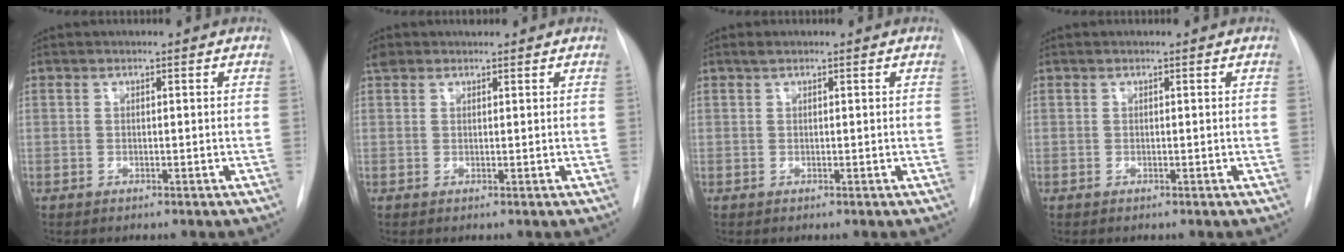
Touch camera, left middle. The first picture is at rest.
{"total": 2.2, "force": [1.8, 1.1, 0.5], "torque": [-0.013, 0.019, 0.030]}
{"total": 0.6, "force": [0.5, 0.1, 0.3], "torque": [-0.012, 0.005, 0.011]}
{"total": 0.0}